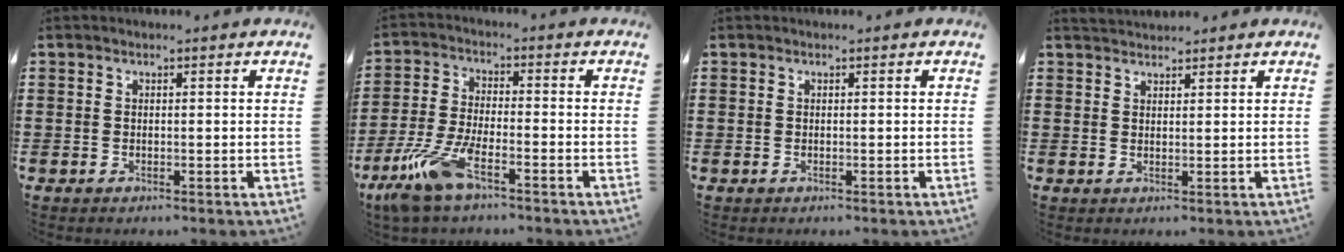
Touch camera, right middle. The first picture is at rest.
{"total": 8.8, "force": [-5.5, 2.3, 6.5], "torque": [-0.161, -0.016, -0.110]}
{"total": 0.0}
{"total": 1.7, "force": [1.7, 0.4, -0.1], "torque": [-0.003, 0.004, 0.033]}